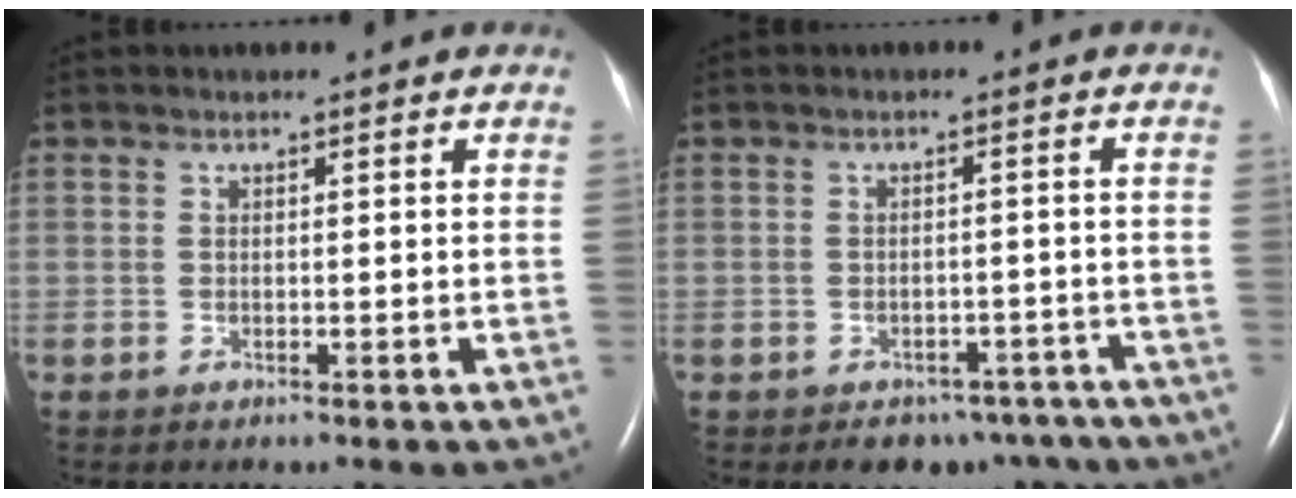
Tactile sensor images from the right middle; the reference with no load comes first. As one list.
[{"total": 7.3, "force": [-5.9, 4.1, 1.3], "torque": [0.004, 0.011, -0.067]}]